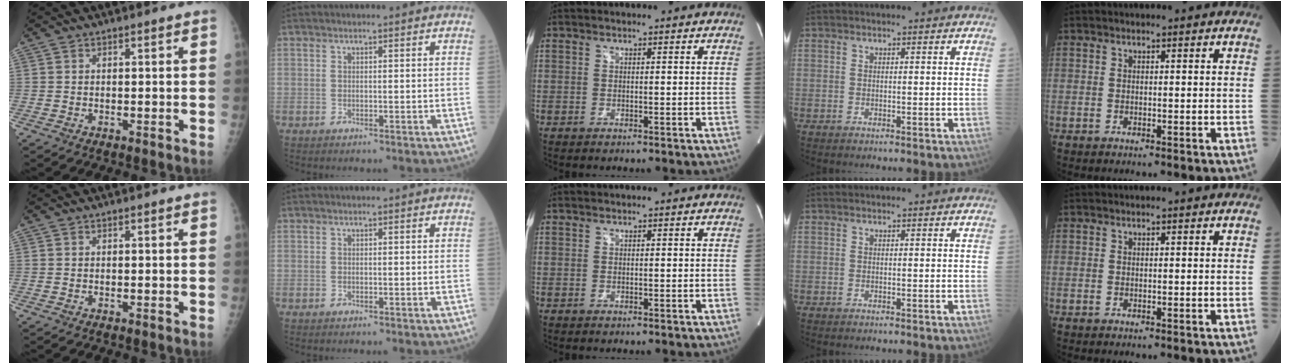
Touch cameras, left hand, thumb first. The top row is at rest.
{}